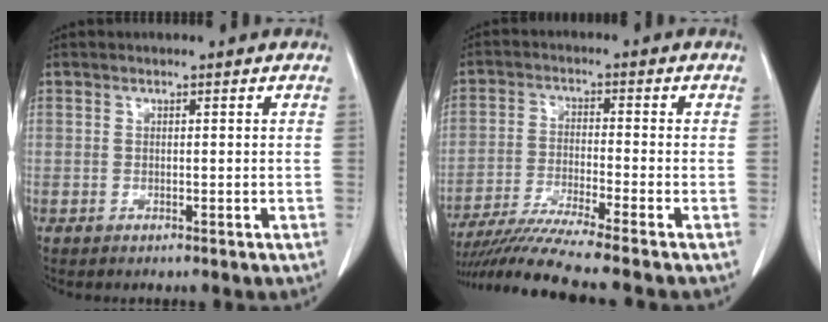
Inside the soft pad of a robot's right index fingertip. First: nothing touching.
{"total": 10.7, "force": [-9.1, -2.2, 5.1], "torque": [-0.083, -0.027, -0.157]}